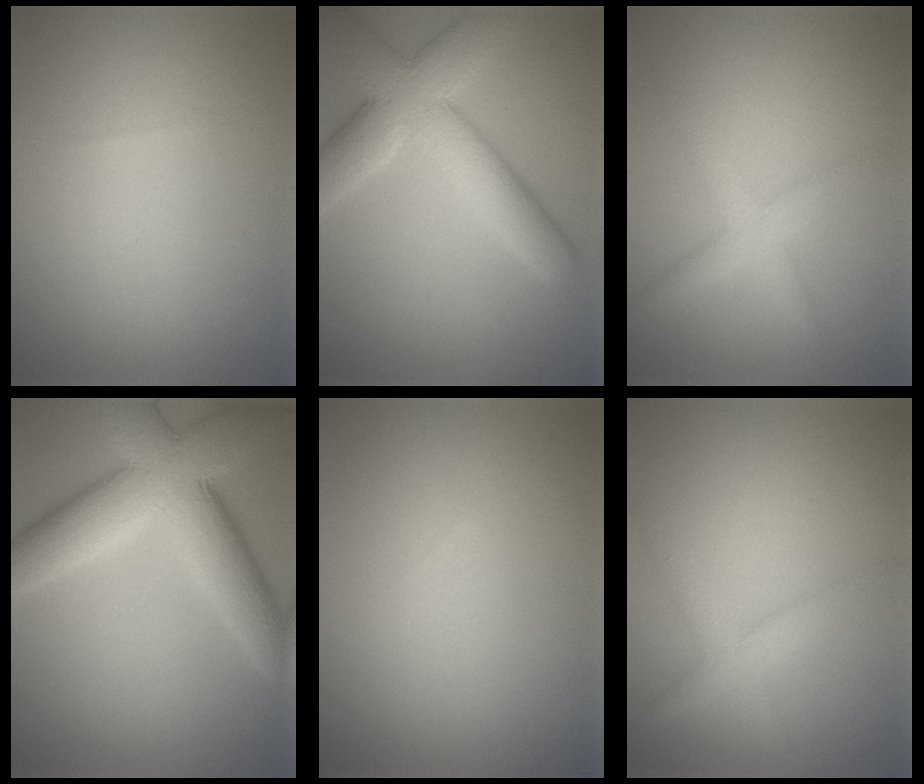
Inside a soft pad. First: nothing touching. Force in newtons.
{"total": 8.0, "press": 8.0, "slide": 0.5}
{"total": 2.8, "press": 2.8, "slide": 0.2}
{"total": 10.0, "press": 10.0, "slide": 0.6}
{"total": 0.0}
{"total": 2.7, "press": 2.7, "slide": 0.1}